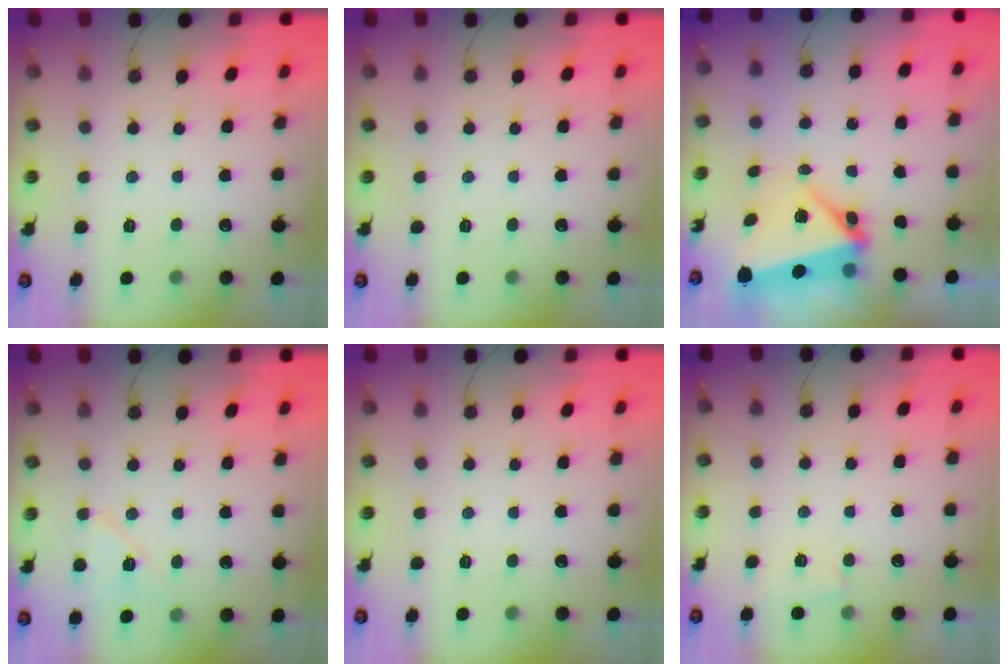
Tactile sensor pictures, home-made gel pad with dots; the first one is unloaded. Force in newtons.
{"total": 0.0}
{"total": 7.1, "press": 6.9, "slide": 1.7}
{"total": 8.8, "press": 8.7, "slide": 1.3}
{"total": 0.0}
{"total": 2.1, "press": 2.1, "slide": 0.4}